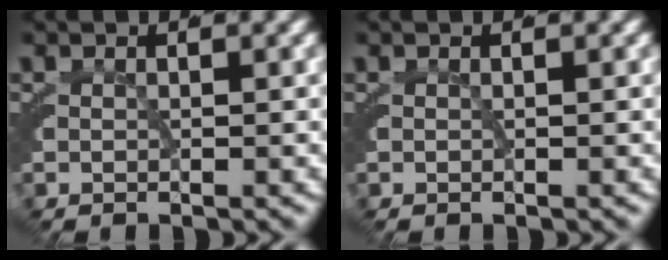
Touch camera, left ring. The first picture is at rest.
{"total": 0.0}